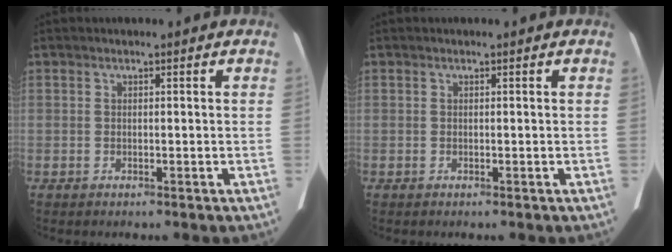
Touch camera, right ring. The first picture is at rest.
{"total": 0.0}